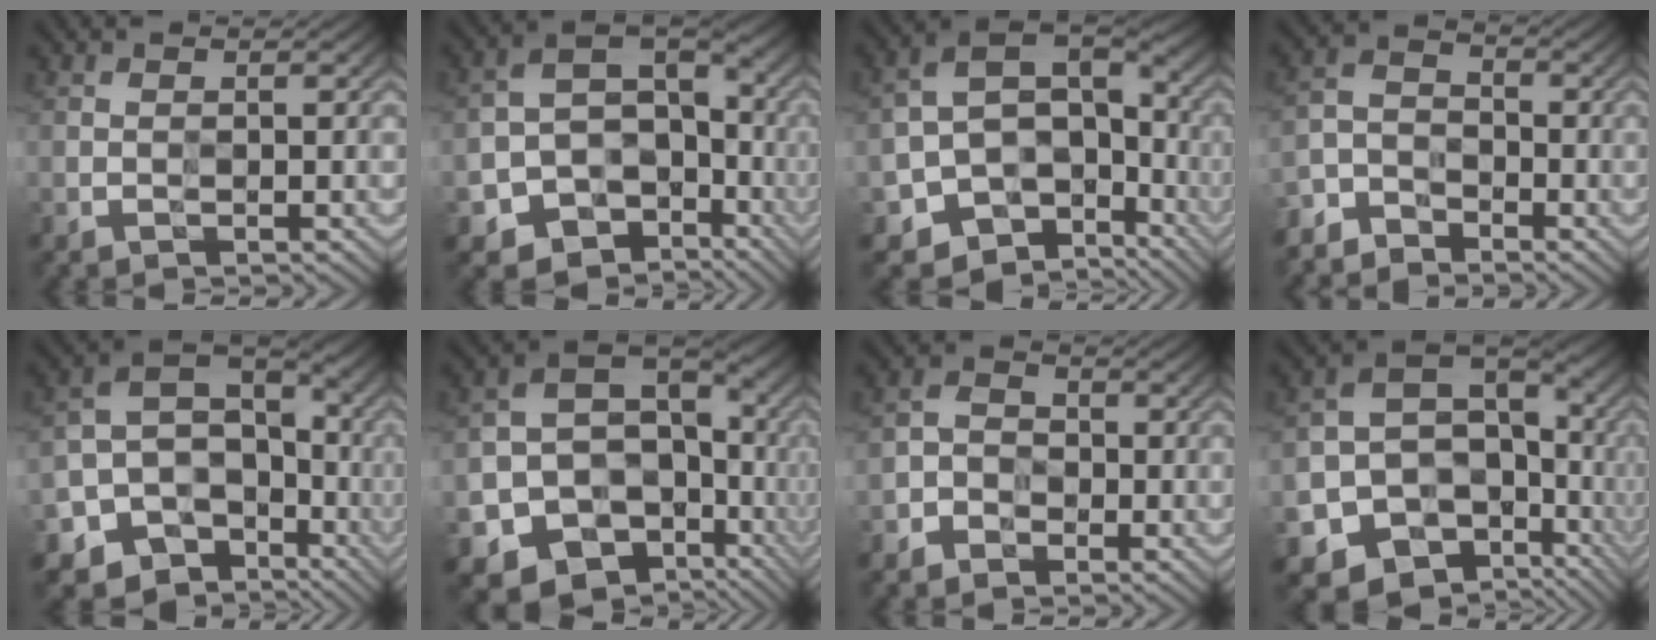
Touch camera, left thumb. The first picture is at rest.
{"total": 11.7, "force": [-5.5, 8.2, 6.1], "torque": [-0.103, -0.042, -0.089]}
{"total": 11.1, "force": [-4.9, 7.7, 6.3], "torque": [-0.109, -0.034, -0.077]}
{"total": 5.6, "force": [-4.7, 3.0, 0.9], "torque": [-0.015, -0.005, -0.108]}
{"total": 12.1, "force": [-5.8, 8.9, 5.7], "torque": [-0.111, -0.037, -0.088]}
{"total": 15.4, "force": [-5.5, 12.0, 7.9], "torque": [-0.137, -0.041, -0.071]}
{"total": 3.1, "force": [-1.8, 2.4, 0.8], "torque": [-0.008, -0.002, -0.047]}
{"total": 14.4, "force": [-5.4, 11.0, 7.5], "torque": [-0.135, -0.049, -0.069]}